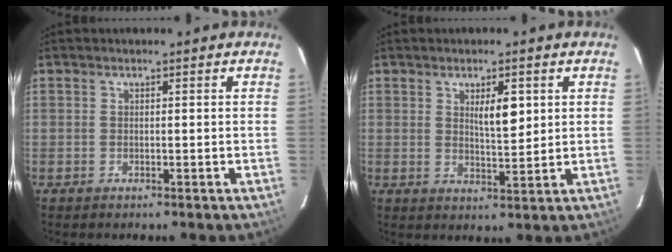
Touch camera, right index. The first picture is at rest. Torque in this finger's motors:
{"motor_torque": [0.53, 0.50, 0.08, 0.07]}